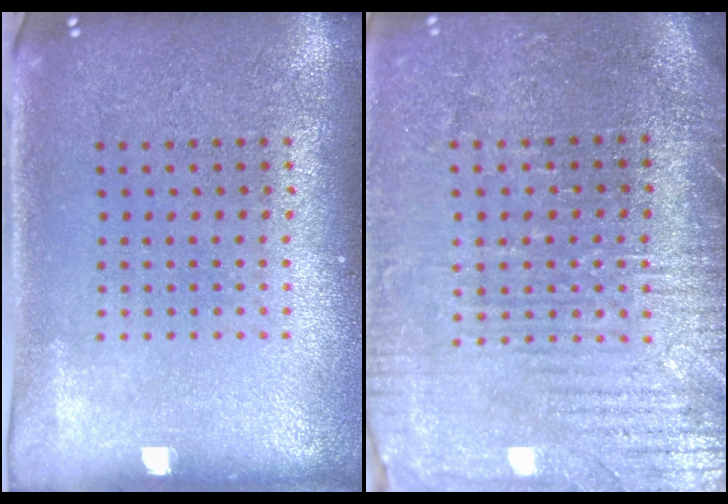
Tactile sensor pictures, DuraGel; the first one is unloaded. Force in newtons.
{"total": 3.6, "press": 3.4, "slide": 1.2}